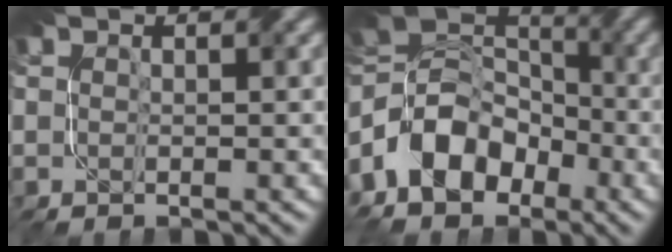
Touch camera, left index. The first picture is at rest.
{"total": 9.8, "force": [-4.8, 6.7, 5.3], "torque": [-0.103, -0.001, -0.107]}